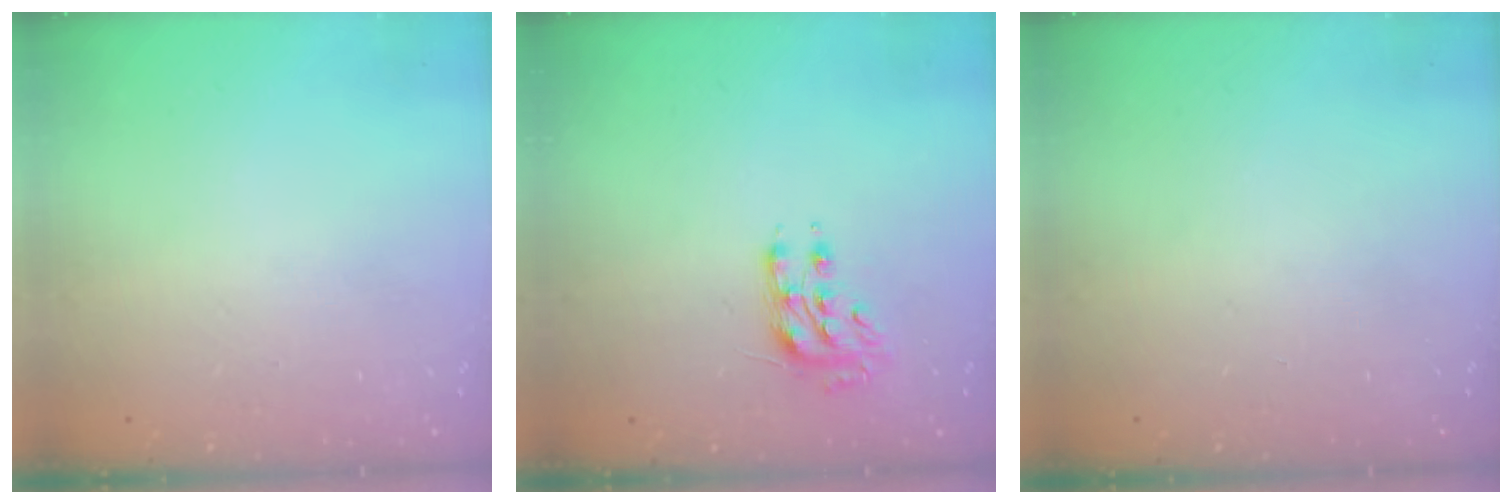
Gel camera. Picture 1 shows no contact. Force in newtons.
{"total": 8.1, "press": 8.0, "slide": 1.0}
{"total": 0.0}